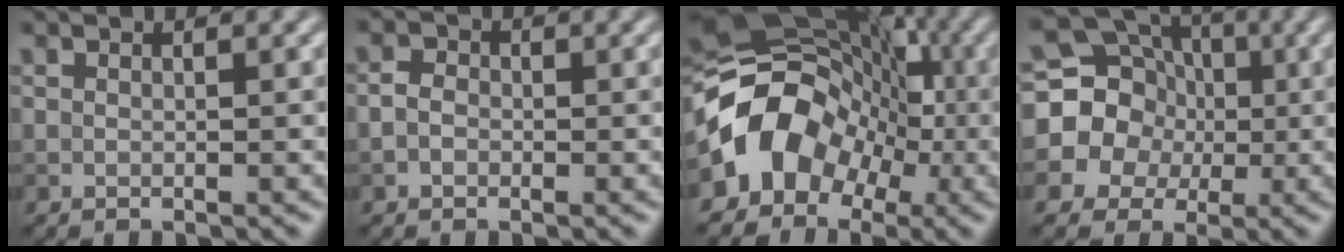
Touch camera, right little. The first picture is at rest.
{"total": 1.3, "force": [-0.3, 1.1, 0.6], "torque": [-0.011, 0.003, -0.014]}
{"total": 10.0, "force": [-2.8, 7.8, 5.5], "torque": [-0.076, 0.019, -0.068]}
{"total": 10.2, "force": [0.3, 9.7, 3.4], "torque": [-0.077, 0.042, -0.020]}